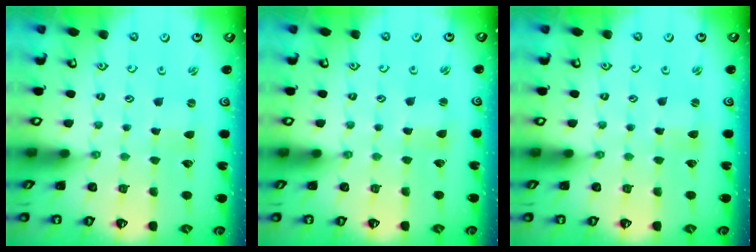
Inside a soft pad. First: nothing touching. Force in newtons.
{"total": 1.2, "press": 1.1, "slide": 0.3}
{"total": 0.9, "press": 0.8, "slide": 0.2}